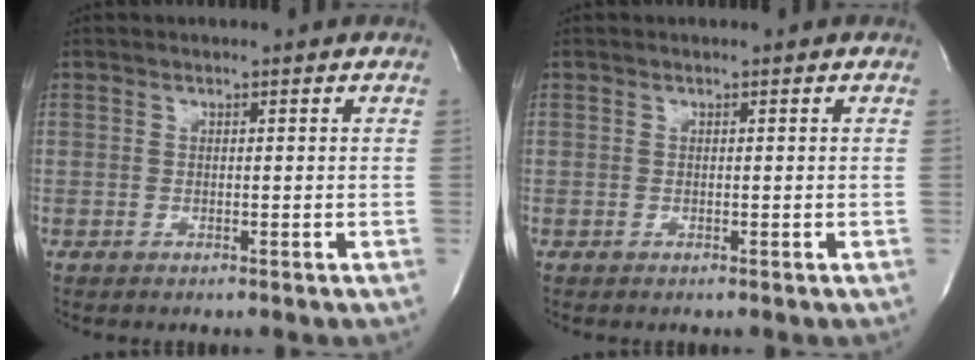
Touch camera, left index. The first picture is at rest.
{"total": 0.0}